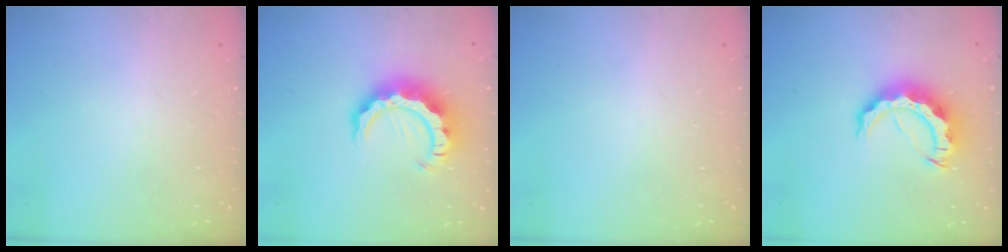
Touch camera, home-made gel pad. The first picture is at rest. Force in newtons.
{"total": 11.7, "press": 11.6, "slide": 1.2}
{"total": 0.0}
{"total": 10.4, "press": 10.4, "slide": 1.2}